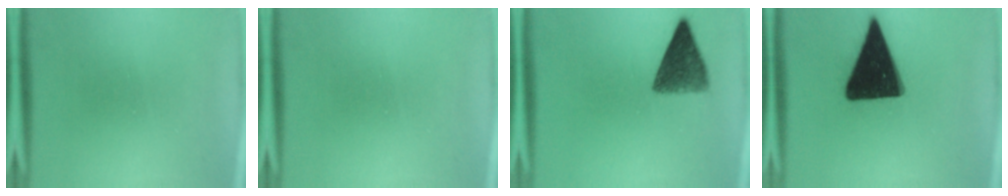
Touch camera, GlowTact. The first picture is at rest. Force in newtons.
{"total": 0.0}
{"total": 7.7}
{"total": 18.5}